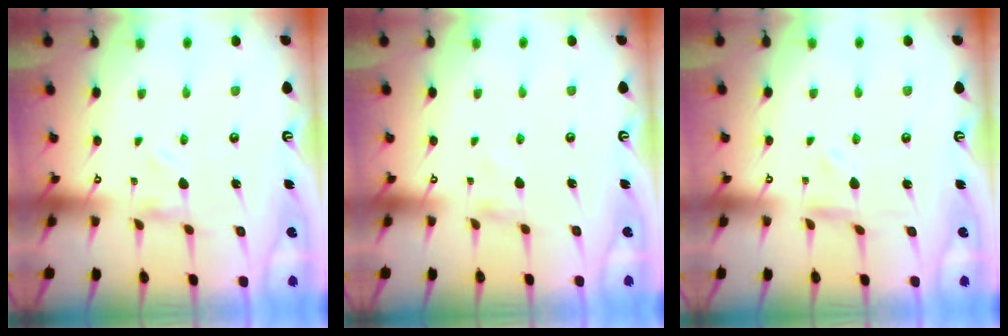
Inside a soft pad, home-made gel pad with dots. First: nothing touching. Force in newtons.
{"total": 0.0}
{"total": 0.0}